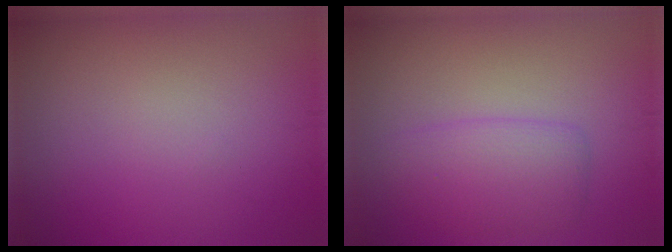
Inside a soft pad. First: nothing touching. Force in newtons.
{"total": 3.1, "press": 3.0, "slide": 0.1}